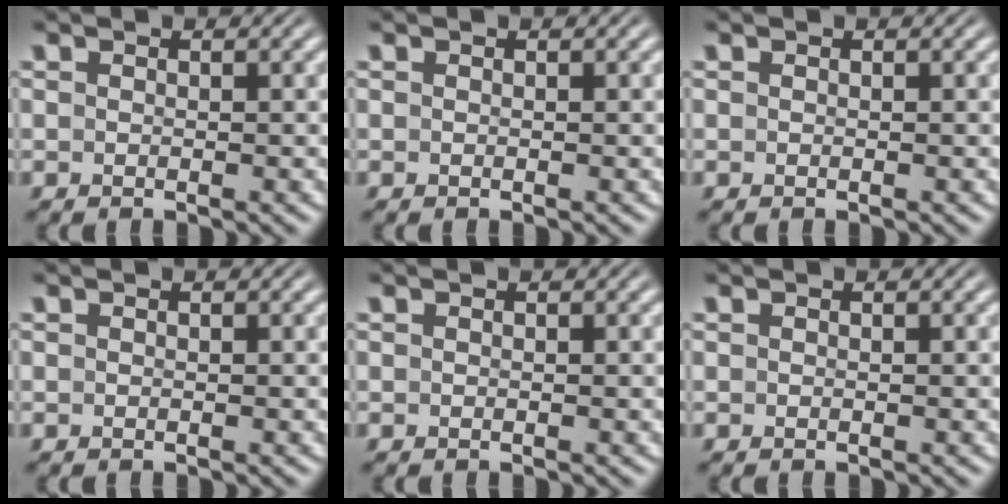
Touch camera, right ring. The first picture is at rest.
{"total": 0.0}
{"total": 0.0}
{"total": 0.0}
{"total": 0.0}
{"total": 0.0}